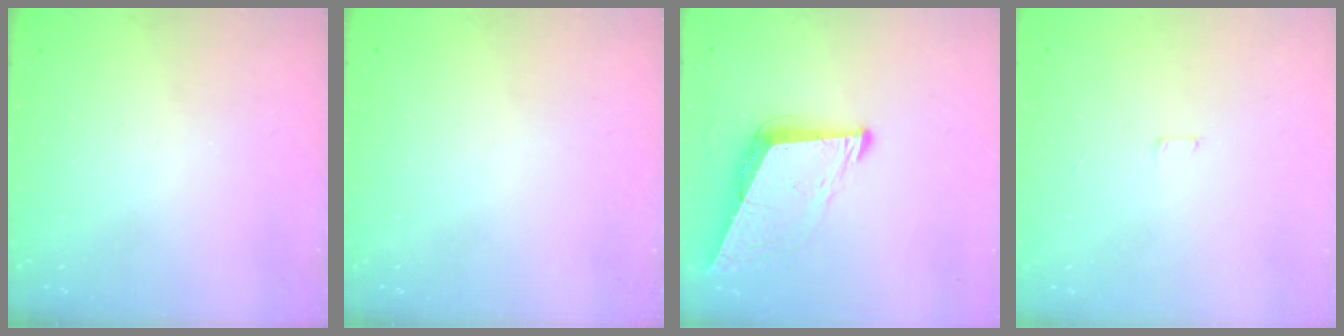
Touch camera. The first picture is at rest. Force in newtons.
{"total": 0.0}
{"total": 8.9, "press": 8.2, "slide": 3.5}
{"total": 1.8, "press": 1.8, "slide": 0.1}